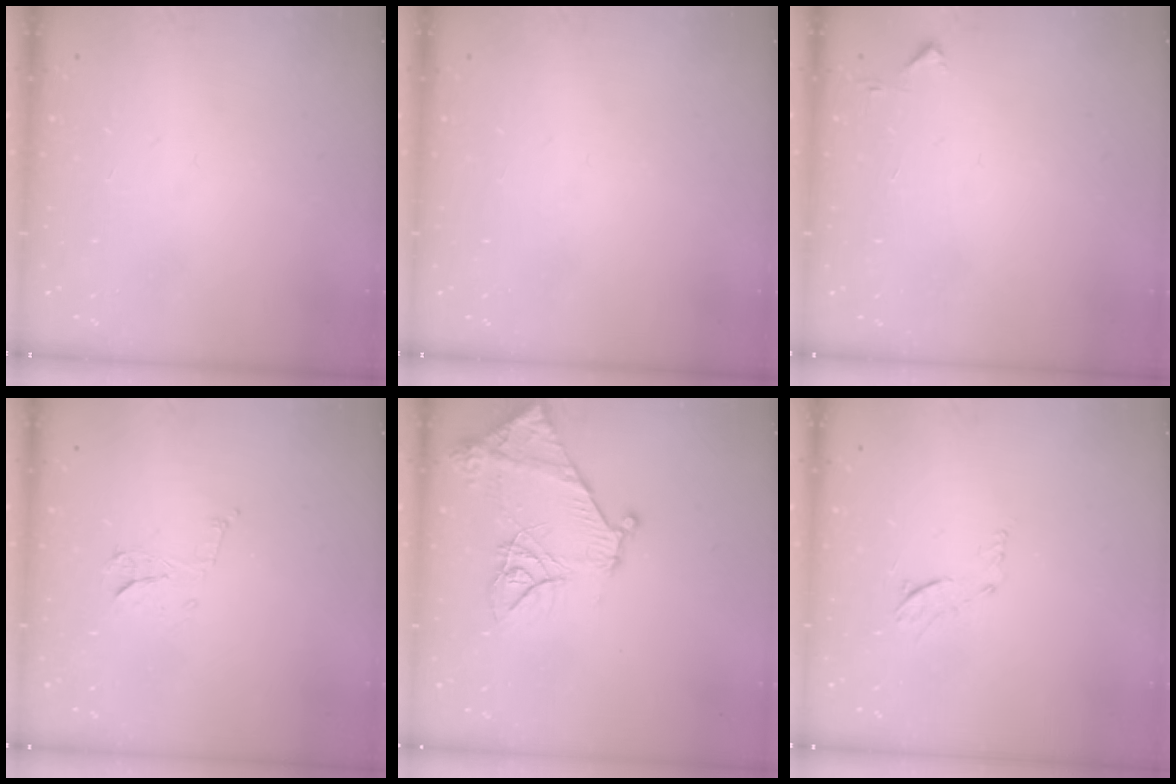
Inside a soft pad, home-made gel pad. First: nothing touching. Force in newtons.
{"total": 0.0}
{"total": 3.1, "press": 3.0, "slide": 0.3}
{"total": 6.0, "press": 6.0, "slide": 0.5}
{"total": 14.8, "press": 14.7, "slide": 1.6}
{"total": 5.7, "press": 5.6, "slide": 0.8}